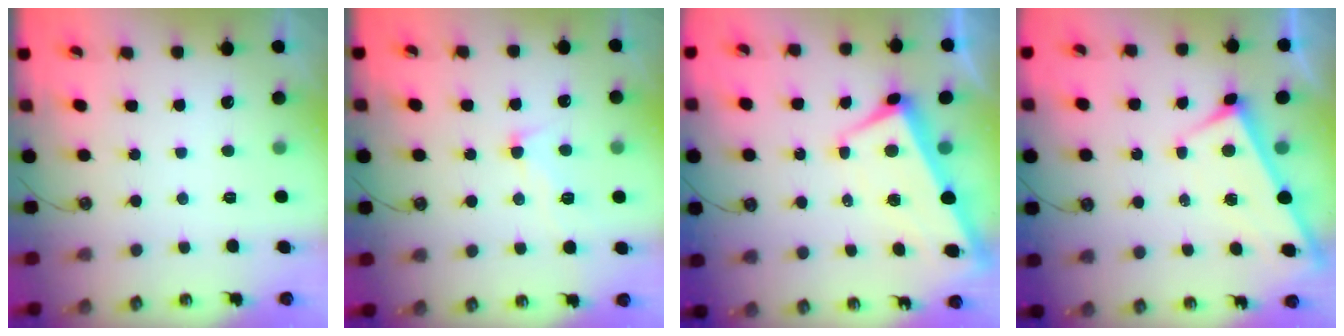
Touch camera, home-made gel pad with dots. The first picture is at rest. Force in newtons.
{"total": 4.5, "press": 4.4, "slide": 0.9}
{"total": 1.1, "press": 0.3, "slide": 1.1}
{"total": 3.0, "press": 3.0, "slide": 0.1}